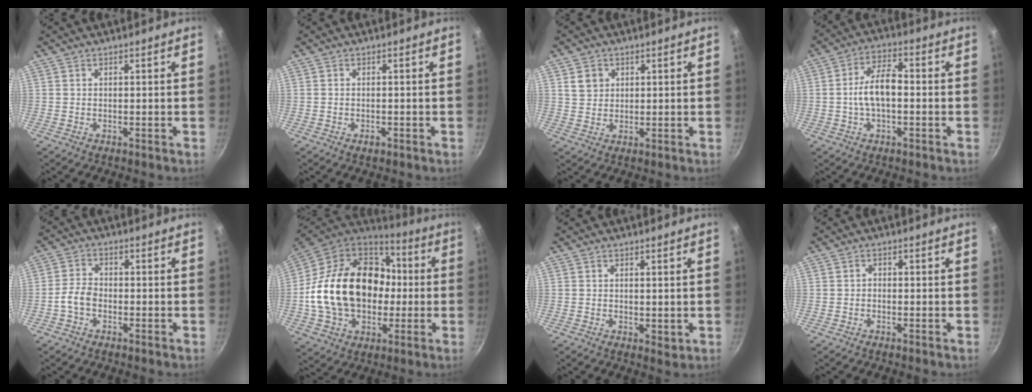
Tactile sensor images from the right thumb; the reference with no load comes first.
{"total": 1.2, "force": [-0.7, 0.7, 0.7], "torque": [-0.012, 0.001, -0.012]}
{"total": 4.1, "force": [1.4, 3.6, 1.5], "torque": [-0.008, 0.003, 0.026]}
{"total": 8.4, "force": [-0.7, 4.2, 7.2], "torque": [-0.119, 0.031, -0.019]}
{"total": 4.1, "force": [-1.6, 2.8, 2.6], "torque": [-0.049, 0.024, -0.038]}
{"total": 26.8, "force": [-0.2, 19.6, 18.2], "torque": [-0.301, 0.046, 0.007]}
{"total": 2.1, "force": [0.3, 1.4, 1.5], "torque": [-0.020, -0.004, 0.006]}
{"total": 1.1, "force": [-0.5, 0.8, 0.5], "torque": [-0.010, 0.007, -0.009]}